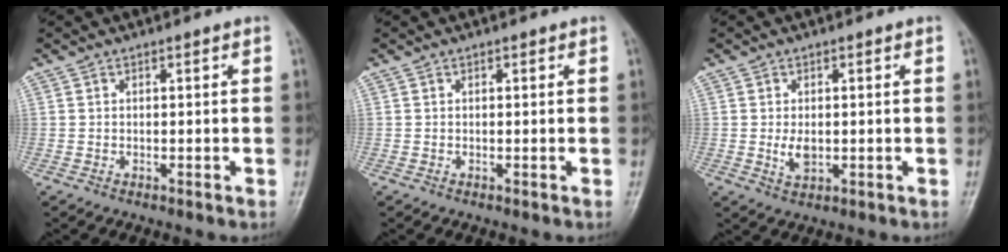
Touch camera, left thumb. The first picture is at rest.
{"total": 0.6, "force": [0.3, 0.4, 0.3], "torque": [0.001, 0.000, 0.001]}
{"total": 3.5, "force": [-0.1, 2.3, 2.7], "torque": [-0.041, -0.006, 0.000]}